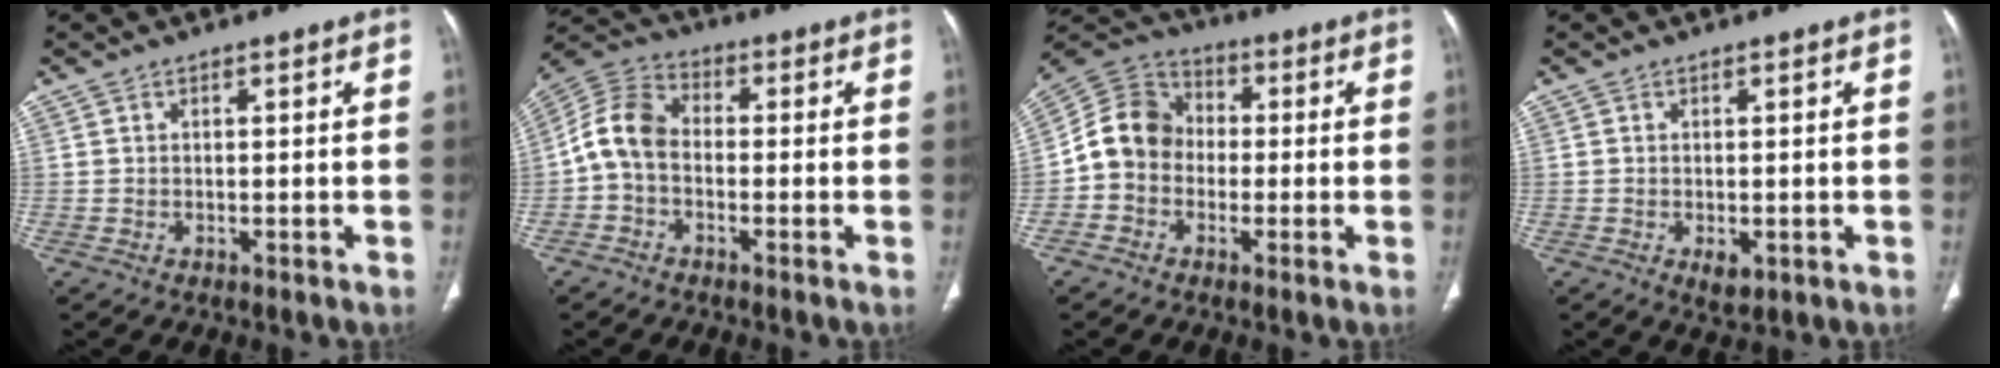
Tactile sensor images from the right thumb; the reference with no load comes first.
{"total": 8.3, "force": [-1.3, 5.8, 5.7], "torque": [-0.107, 0.027, -0.041]}
{"total": 10.1, "force": [-1.3, 8.7, 5.0], "torque": [-0.080, 0.038, -0.039]}
{"total": 2.4, "force": [-0.6, 1.4, 1.8], "torque": [-0.027, -0.004, -0.005]}